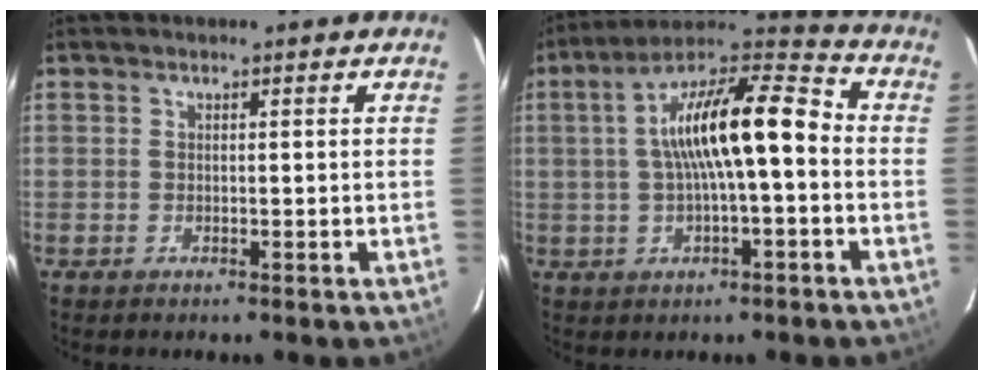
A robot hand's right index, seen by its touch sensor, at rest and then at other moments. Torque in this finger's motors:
{"motor_torque": [1.05, -0.40, 1.05, 0.21]}